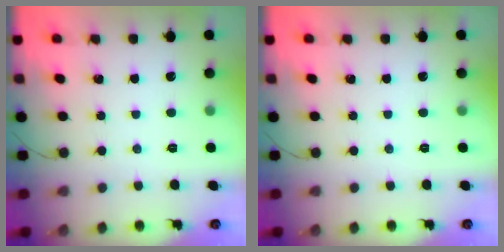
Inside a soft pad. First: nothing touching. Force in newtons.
{"total": 0.0}